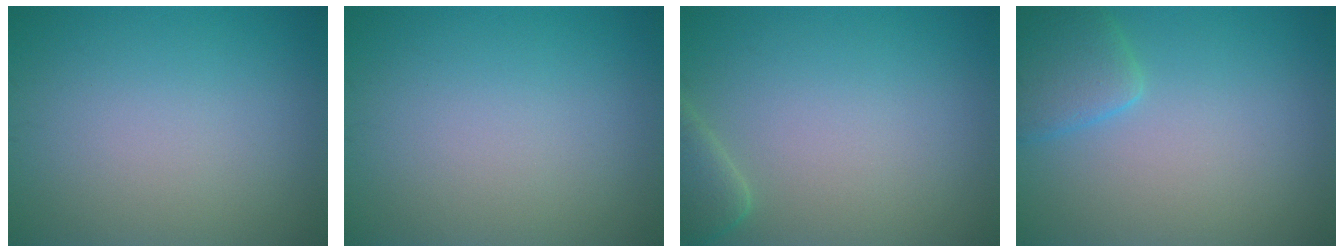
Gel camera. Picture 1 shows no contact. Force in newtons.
{"total": 0.0}
{"total": 2.3, "press": 2.3, "slide": 0.3}
{"total": 2.9, "press": 2.9, "slide": 0.2}